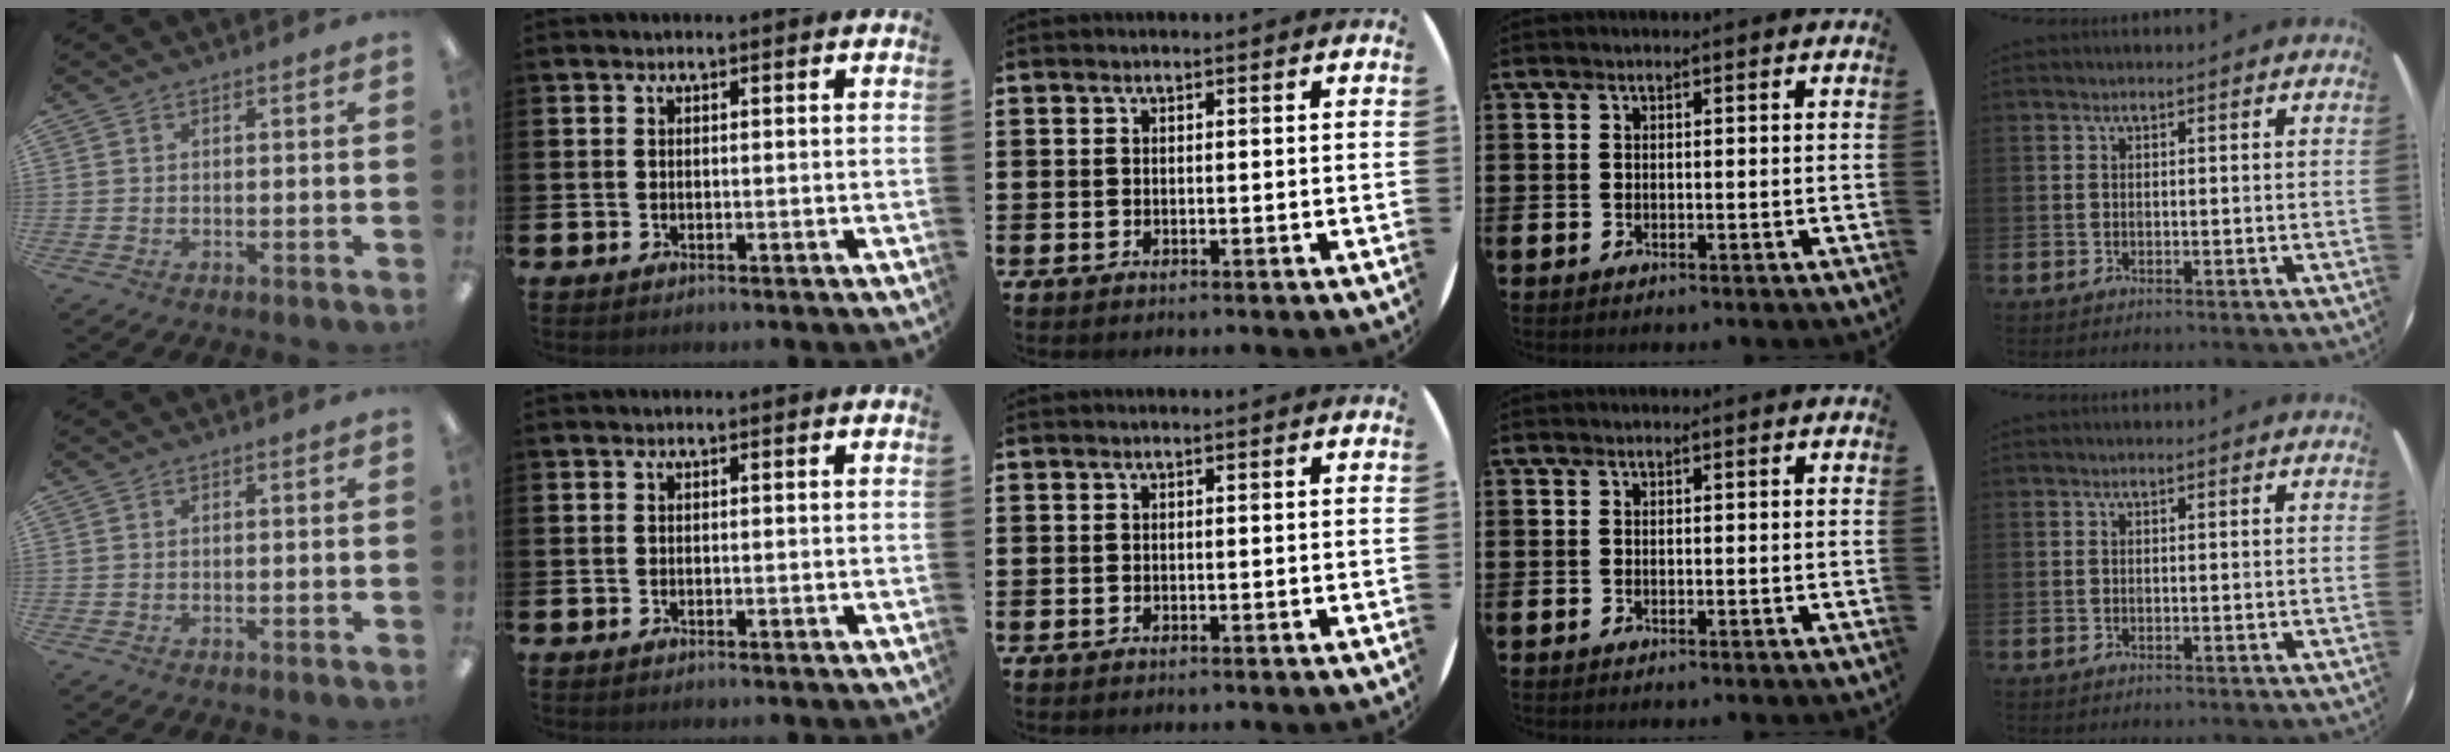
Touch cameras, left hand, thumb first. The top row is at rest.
{}